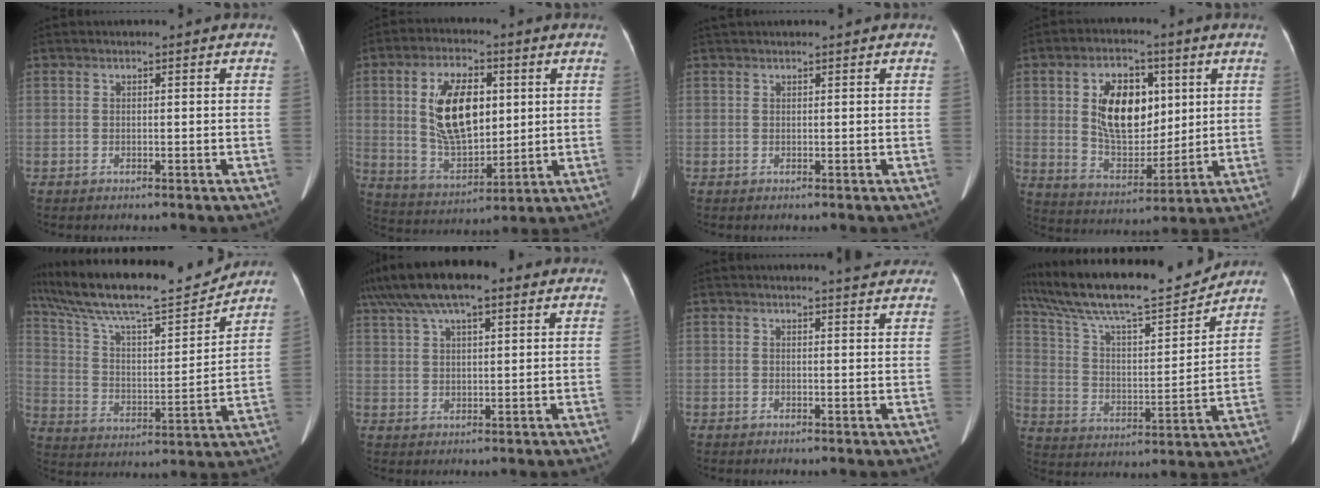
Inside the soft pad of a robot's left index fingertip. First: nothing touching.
{"total": 13.0, "force": [2.5, 6.4, 11.0], "torque": [-0.218, 0.007, 0.055]}
{"total": 2.4, "force": [2.2, 0.1, 0.9], "torque": [-0.012, 0.032, 0.037]}
{"total": 12.2, "force": [3.0, 7.1, 9.5], "torque": [-0.181, 0.007, 0.060]}
{"total": 21.4, "force": [18.7, 2.6, 10.1], "torque": [-0.193, 0.009, 0.306]}
{"total": 15.1, "force": [10.2, 4.6, 10.1], "torque": [-0.203, 0.052, 0.175]}
{"total": 5.0, "force": [4.6, 0.4, 1.8], "torque": [-0.025, 0.000, 0.043]}
{"total": 21.2, "force": [18.5, 2.5, 9.9], "torque": [-0.191, 0.008, 0.304]}